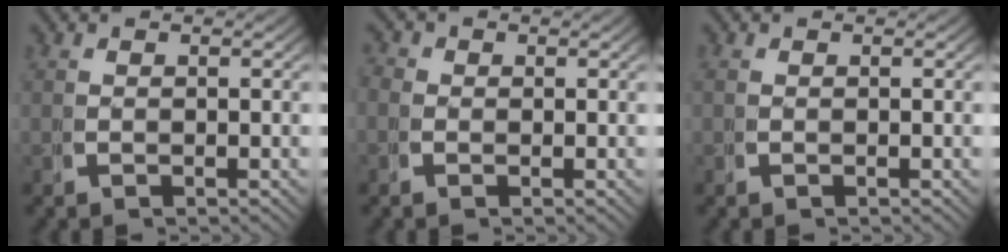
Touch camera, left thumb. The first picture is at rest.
{"total": 1.3, "force": [-0.3, 1.2, 0.0], "torque": [0.004, -0.003, -0.012]}
{"total": 0.0}